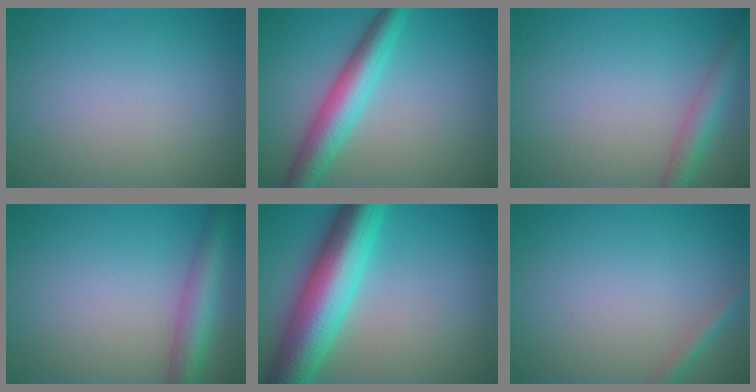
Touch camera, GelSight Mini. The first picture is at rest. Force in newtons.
{"total": 5.4, "press": 5.4, "slide": 0.1}
{"total": 3.1, "press": 3.1, "slide": 0.2}
{"total": 4.5, "press": 4.5, "slide": 0.2}
{"total": 10.2, "press": 10.2, "slide": 0.0}
{"total": 1.4, "press": 1.4, "slide": 0.1}